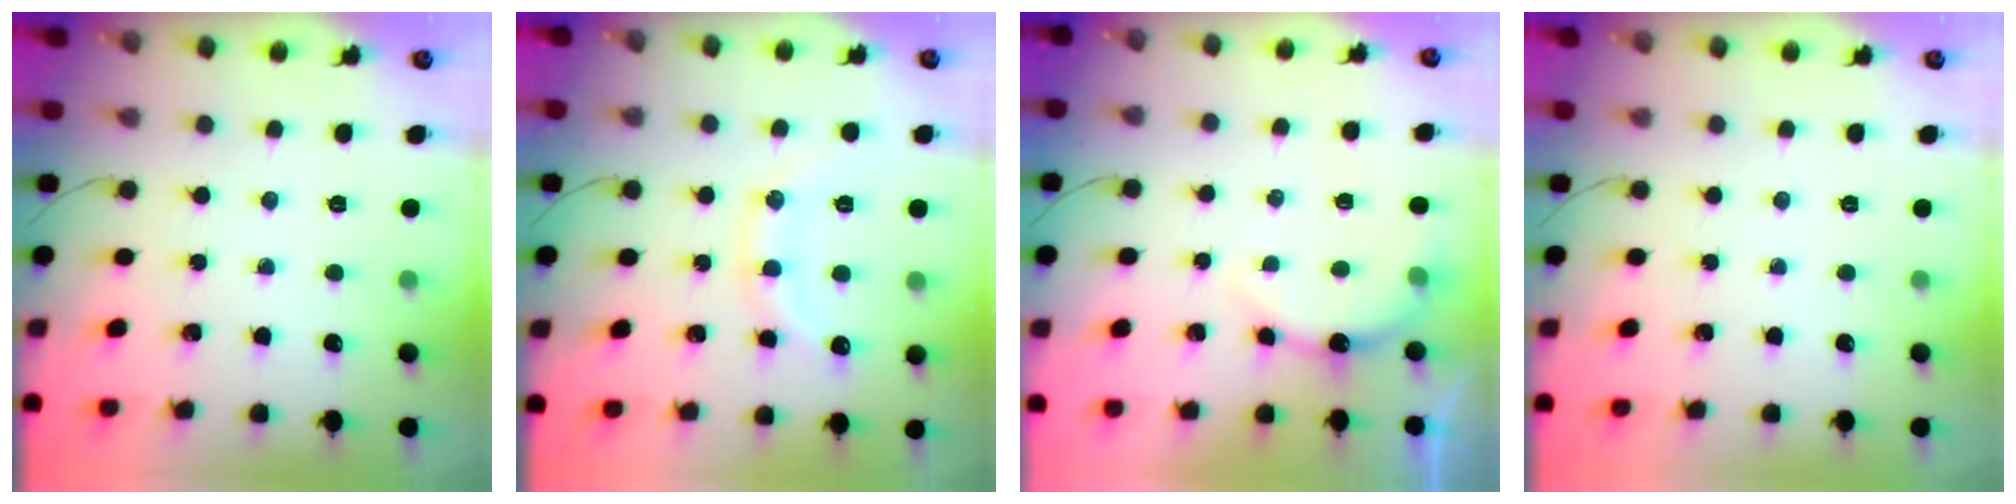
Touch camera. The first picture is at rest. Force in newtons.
{"total": 11.5, "press": 11.5, "slide": 0.7}
{"total": 5.6, "press": 5.6, "slide": 0.6}
{"total": 0.0}